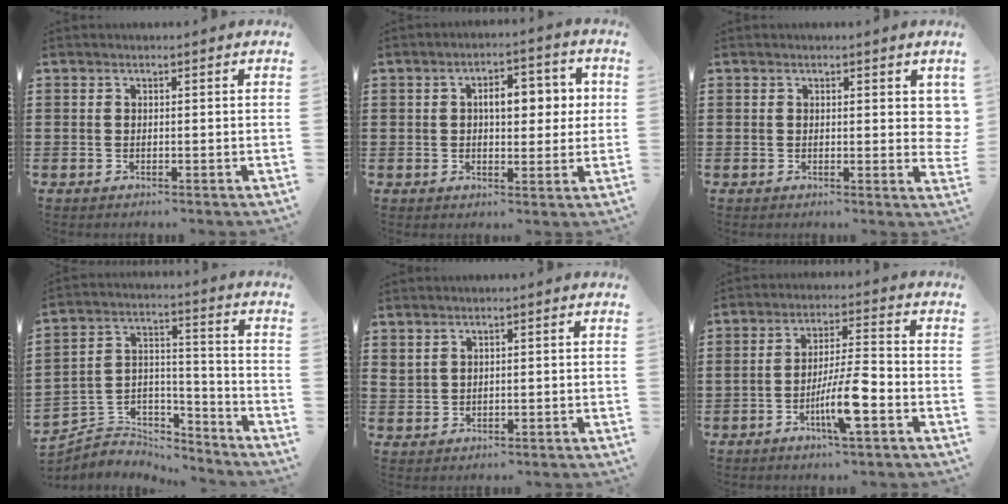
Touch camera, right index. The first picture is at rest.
{"total": 6.4, "force": [1.1, 3.2, 5.4], "torque": [-0.078, 0.002, 0.006]}
{"total": 2.0, "force": [0.7, 1.1, 1.6], "torque": [-0.016, 0.000, 0.008]}
{"total": 4.9, "force": [-4.4, 2.1, 0.3], "torque": [-0.016, 0.004, -0.092]}
{"total": 1.3, "force": [1.1, 0.6, 0.3], "torque": [-0.008, 0.002, 0.020]}
{"total": 8.2, "force": [-3.3, 1.4, 7.4], "torque": [-0.139, -0.001, -0.062]}